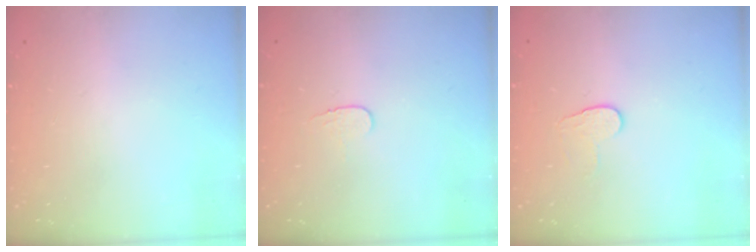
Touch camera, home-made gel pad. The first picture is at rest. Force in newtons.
{"total": 3.8, "press": 3.8, "slide": 0.4}
{"total": 6.2, "press": 6.1, "slide": 0.5}